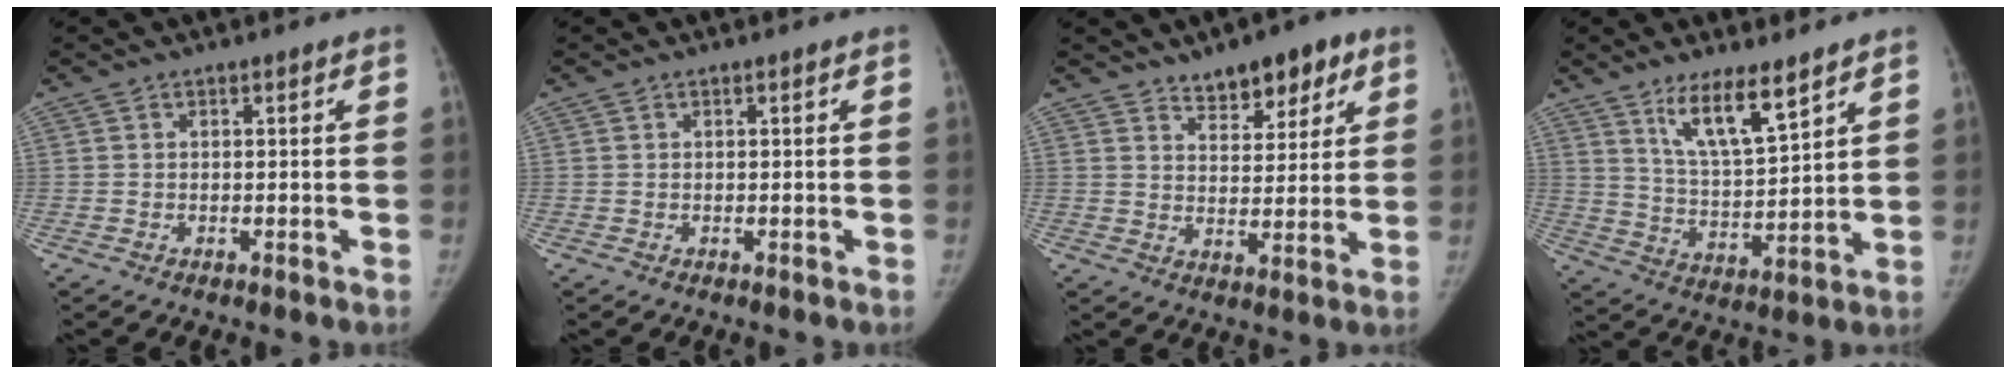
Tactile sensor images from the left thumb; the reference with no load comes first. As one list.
[{"total": 0.0}, {"total": 9.3, "force": [6.1, 4.5, 5.4], "torque": [-0.042, -0.031, 0.091]}, {"total": 10.7, "force": [7.2, 2.6, 7.5], "torque": [-0.124, -0.053, 0.140]}]